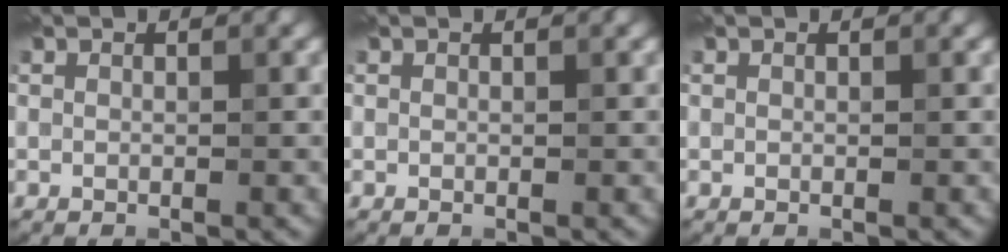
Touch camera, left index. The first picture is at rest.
{"total": 0.0}
{"total": 0.0}